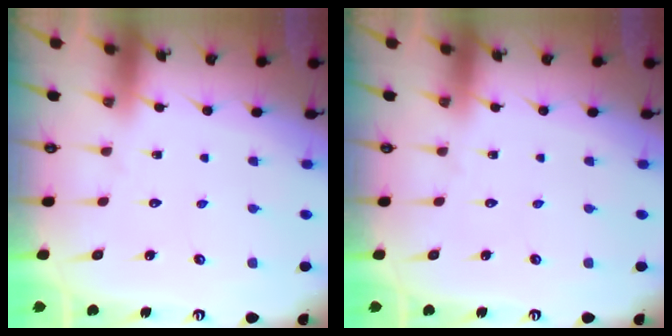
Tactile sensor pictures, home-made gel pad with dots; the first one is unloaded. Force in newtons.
{"total": 0.0}